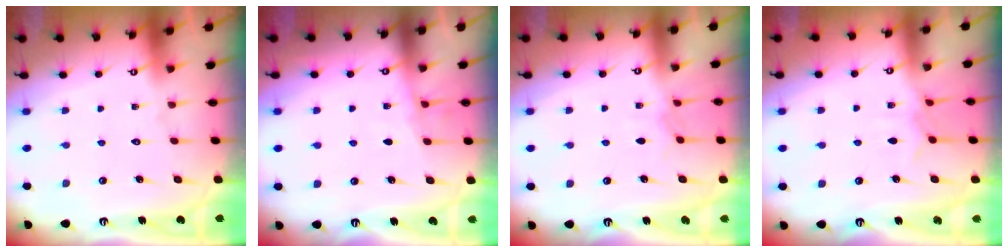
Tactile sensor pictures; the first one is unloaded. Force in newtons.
{"total": 3.8, "press": 3.8, "slide": 0.5}
{"total": 3.7, "press": 3.7, "slide": 0.5}
{"total": 5.4, "press": 5.4, "slide": 0.6}